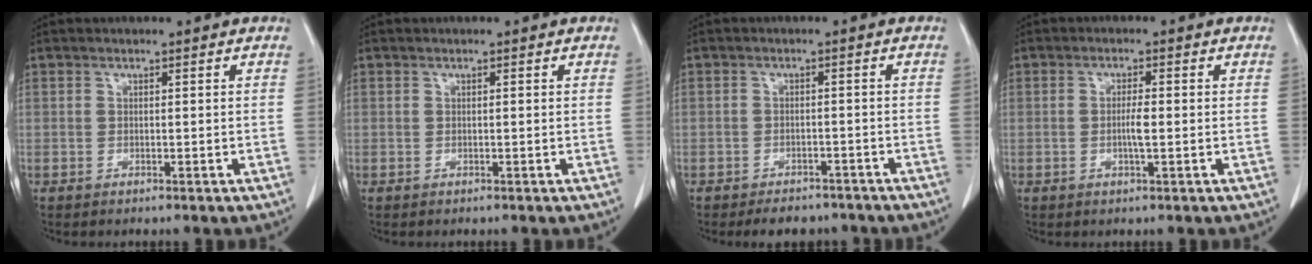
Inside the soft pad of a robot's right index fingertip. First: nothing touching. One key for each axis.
{"total": 0.0}
{"total": 5.1, "fx": -4.3, "fy": 2.6, "fz": 1.1, "tx": -0.010, "ty": 0.006, "tz": -0.055}
{"total": 2.6, "fx": -0.2, "fy": 0.2, "fz": 2.6, "tx": -0.049, "ty": 0.001, "tz": -0.003}